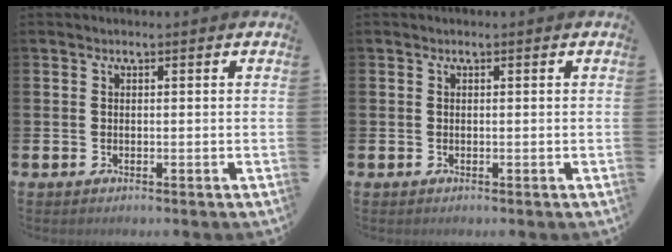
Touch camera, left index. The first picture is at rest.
{"total": 0.0}